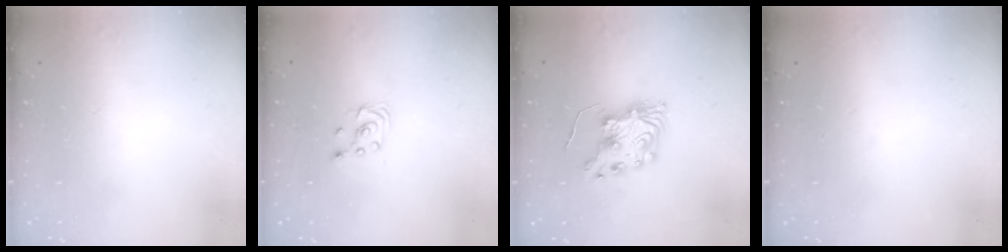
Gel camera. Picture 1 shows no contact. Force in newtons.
{"total": 2.6, "press": 2.4, "slide": 1.0}
{"total": 9.1, "press": 9.1, "slide": 0.3}
{"total": 0.0}